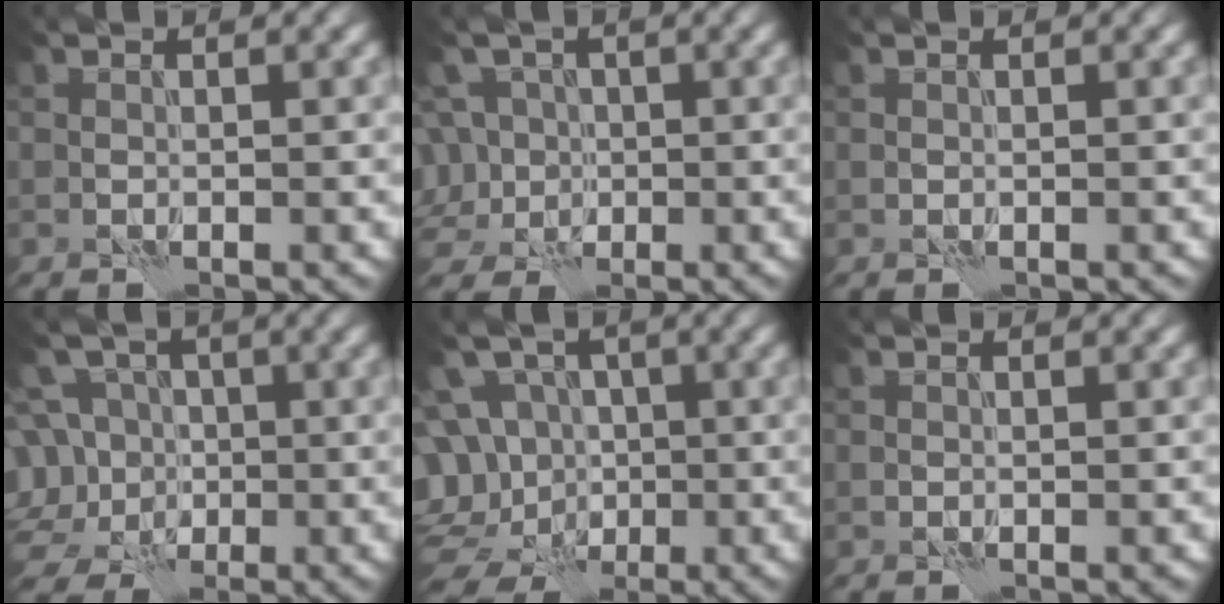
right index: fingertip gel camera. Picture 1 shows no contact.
{"total": 6.2, "force": [0.3, 5.5, 2.8], "torque": [-0.060, 0.030, -0.024]}
{"total": 0.0}
{"total": 9.1, "force": [0.1, 8.1, 4.0], "torque": [-0.085, 0.033, -0.039]}
{"total": 11.7, "force": [-1.5, 10.2, 5.7], "torque": [-0.111, 0.019, -0.042]}
{"total": 0.0}